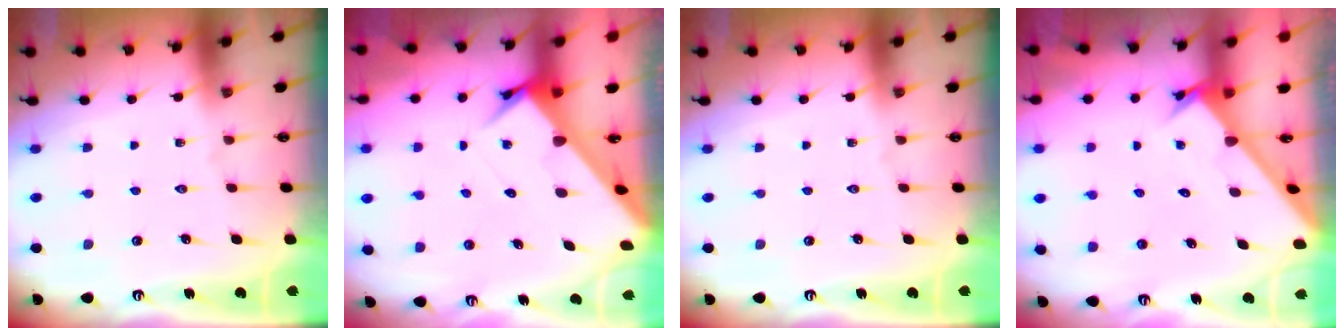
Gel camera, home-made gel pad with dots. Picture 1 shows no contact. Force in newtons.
{"total": 4.3, "press": 4.3, "slide": 0.2}
{"total": 0.0}
{"total": 2.4, "press": 2.4, "slide": 0.1}